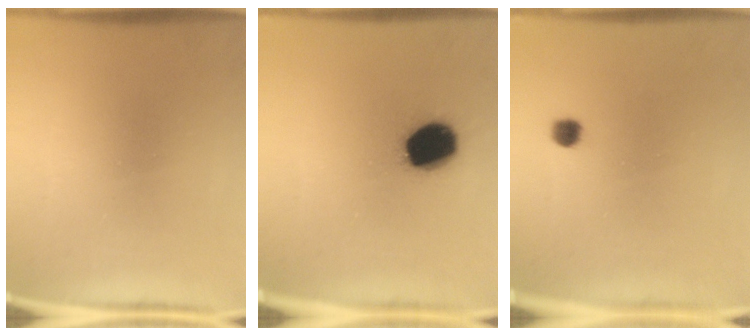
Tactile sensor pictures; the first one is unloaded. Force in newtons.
{"total": 14.6}
{"total": 1.8}